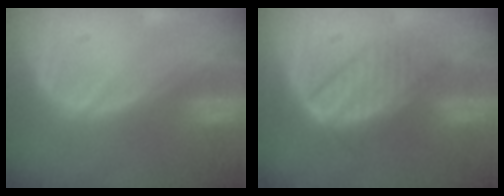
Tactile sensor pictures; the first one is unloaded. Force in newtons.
{"total": 6.3, "press": 6.2, "slide": 1.5}